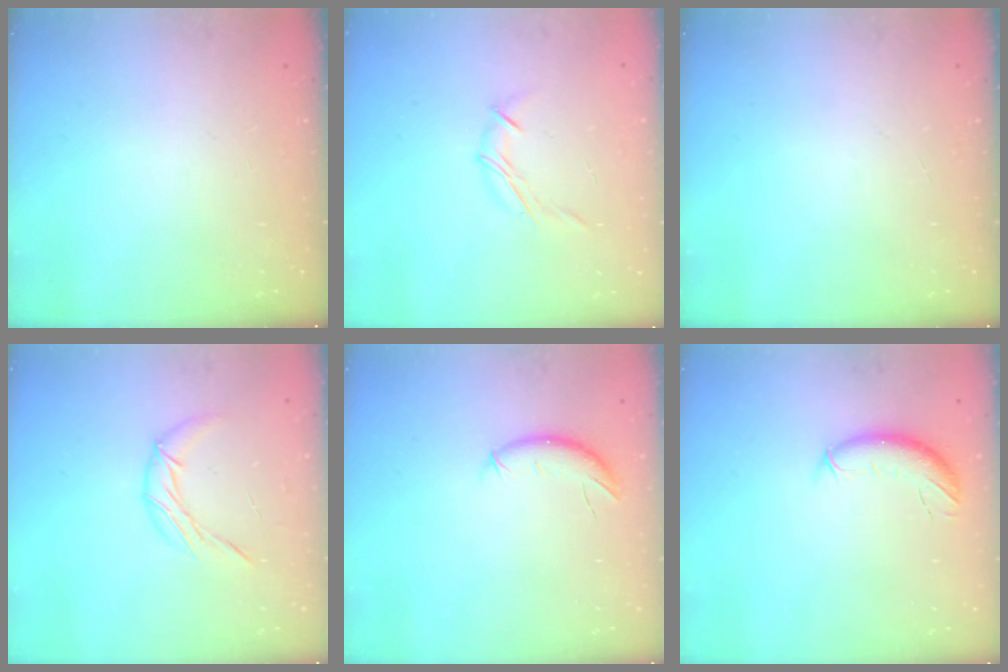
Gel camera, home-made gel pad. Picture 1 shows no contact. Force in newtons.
{"total": 5.6, "press": 5.5, "slide": 0.8}
{"total": 0.0}
{"total": 7.9, "press": 7.9, "slide": 0.2}
{"total": 6.6, "press": 6.6, "slide": 0.6}
{"total": 8.2, "press": 8.1, "slide": 1.2}